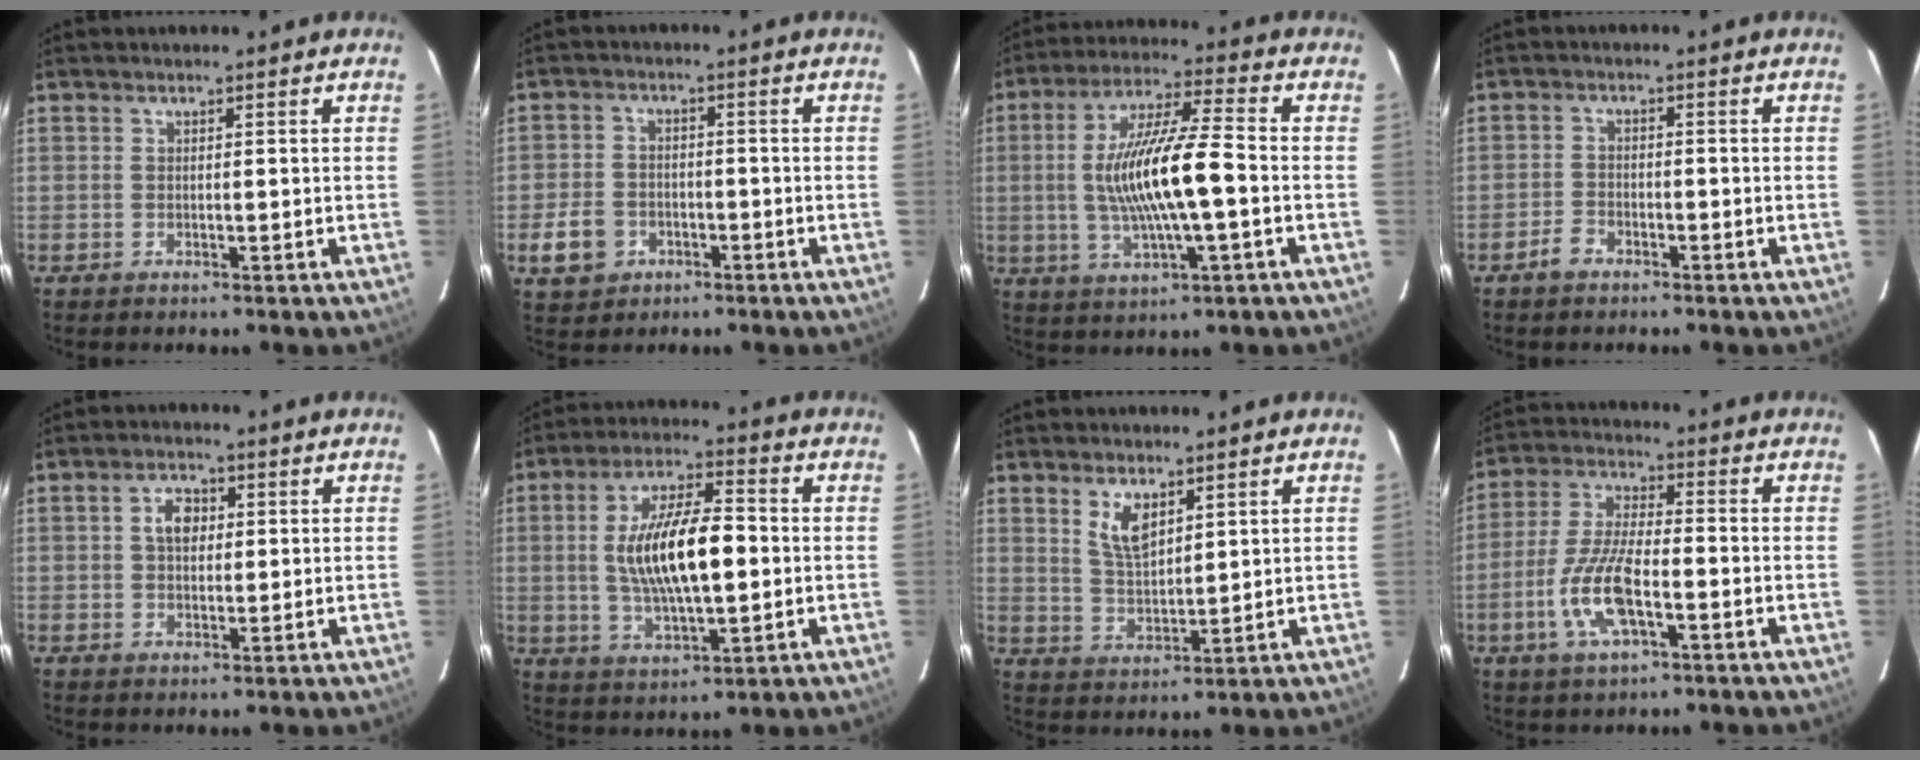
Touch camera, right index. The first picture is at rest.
{"total": 7.0, "force": [-3.1, 5.6, 2.8], "torque": [-0.081, 0.012, -0.049]}
{"total": 14.8, "force": [-1.6, 2.4, 14.5], "torque": [-0.276, 0.003, -0.027]}
{"total": 3.0, "force": [-2.4, 1.5, 1.1], "torque": [-0.033, 0.005, -0.044]}
{"total": 4.1, "force": [0.9, 2.9, 2.7], "torque": [-0.044, 0.012, 0.016]}
{"total": 14.9, "force": [0.0, 5.4, 13.9], "torque": [-0.257, 0.004, 0.006]}
{"total": 6.3, "force": [3.4, 2.9, 4.4], "torque": [-0.078, -0.003, 0.071]}
{"total": 11.3, "force": [-4.2, 3.6, 9.9], "torque": [-0.211, -0.004, -0.080]}